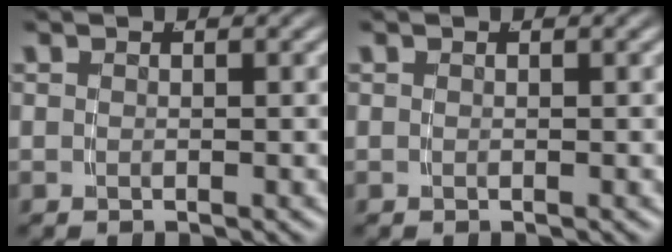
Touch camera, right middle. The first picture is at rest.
{"total": 0.0}